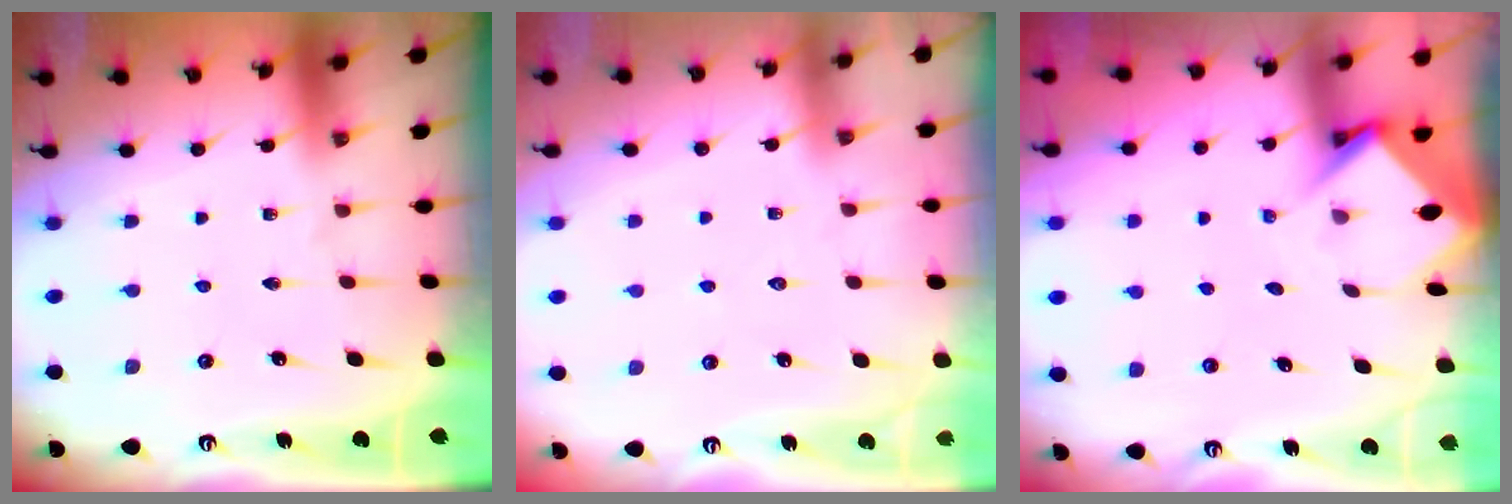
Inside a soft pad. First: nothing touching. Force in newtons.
{"total": 2.9, "press": 2.9, "slide": 0.4}
{"total": 3.5, "press": 3.5, "slide": 0.3}